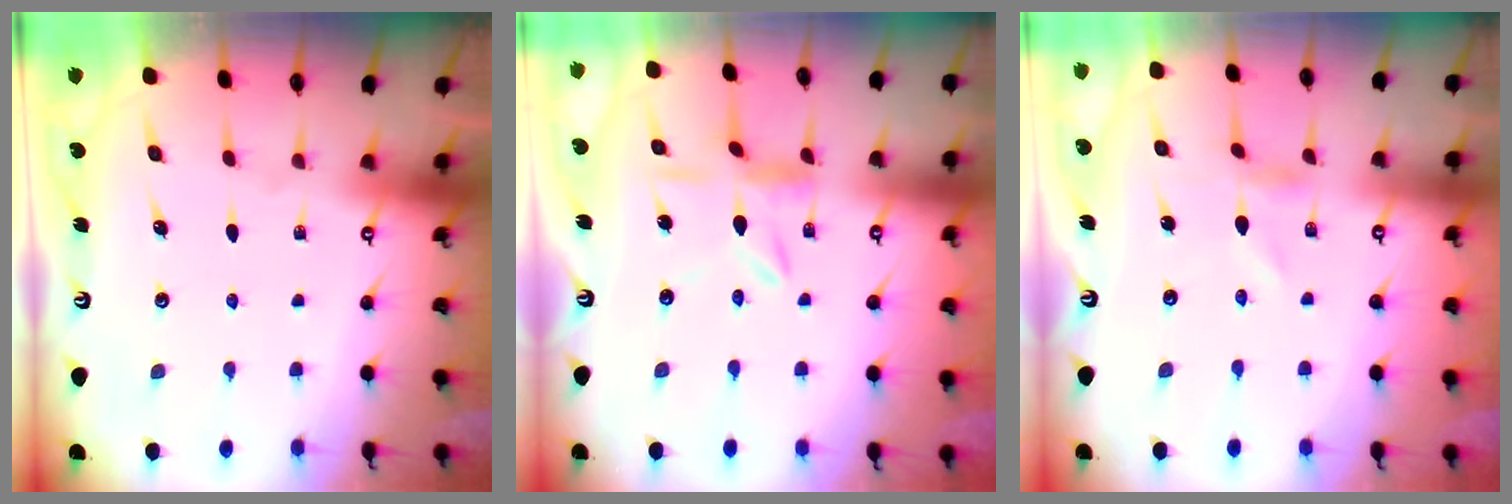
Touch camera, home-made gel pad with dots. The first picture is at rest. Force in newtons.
{"total": 4.7, "press": 4.7, "slide": 0.4}
{"total": 0.6, "press": 0.6, "slide": 0.2}